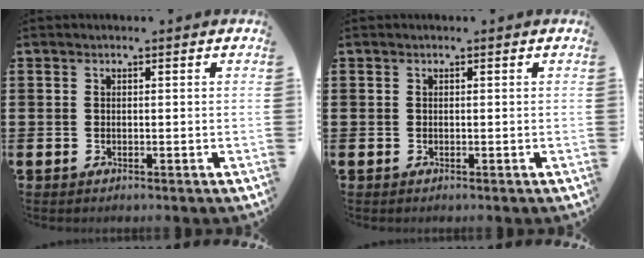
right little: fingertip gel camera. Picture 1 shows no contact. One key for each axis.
{"total": 0.0}